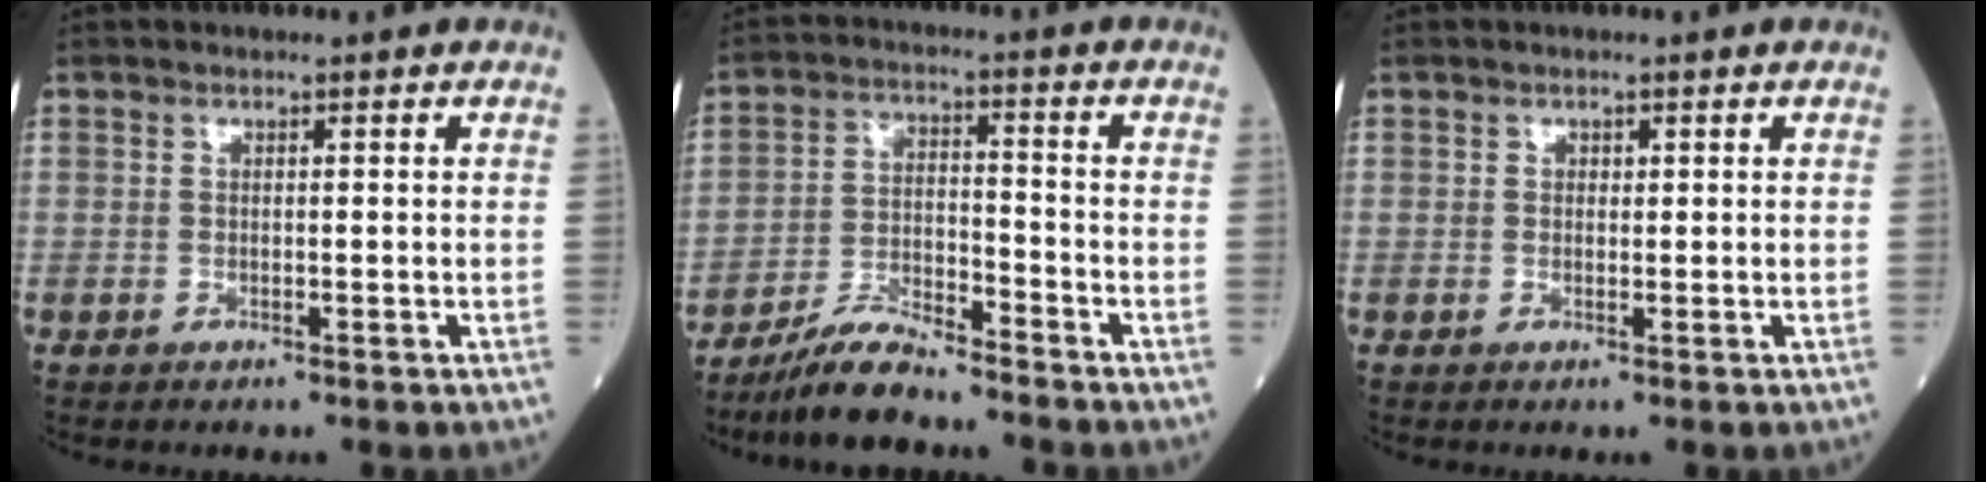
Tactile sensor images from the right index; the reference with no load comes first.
{"total": 7.4, "force": [-6.8, 0.7, 3.0], "torque": [-0.062, -0.013, -0.127]}
{"total": 0.6, "force": [0.3, 0.5, 0.2], "torque": [0.000, -0.001, 0.003]}